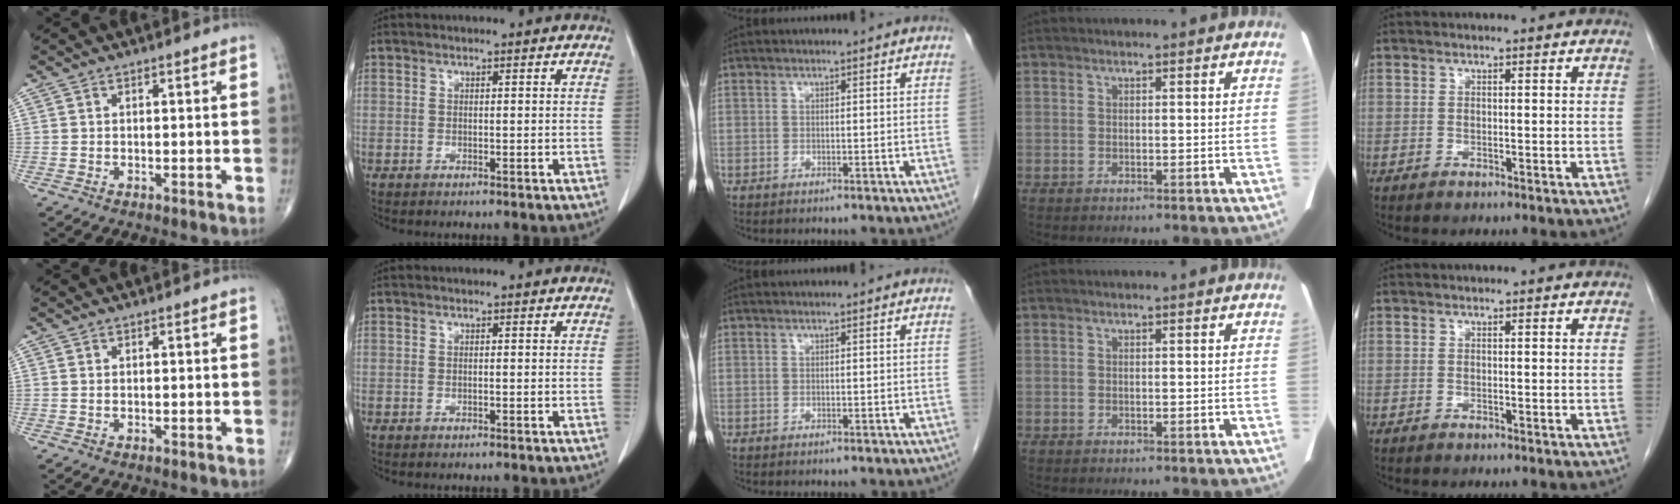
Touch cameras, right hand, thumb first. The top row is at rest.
{}